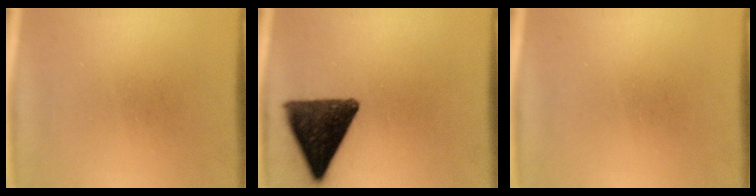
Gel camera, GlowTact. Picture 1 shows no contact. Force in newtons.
{"total": 13.0}
{"total": 0.0}